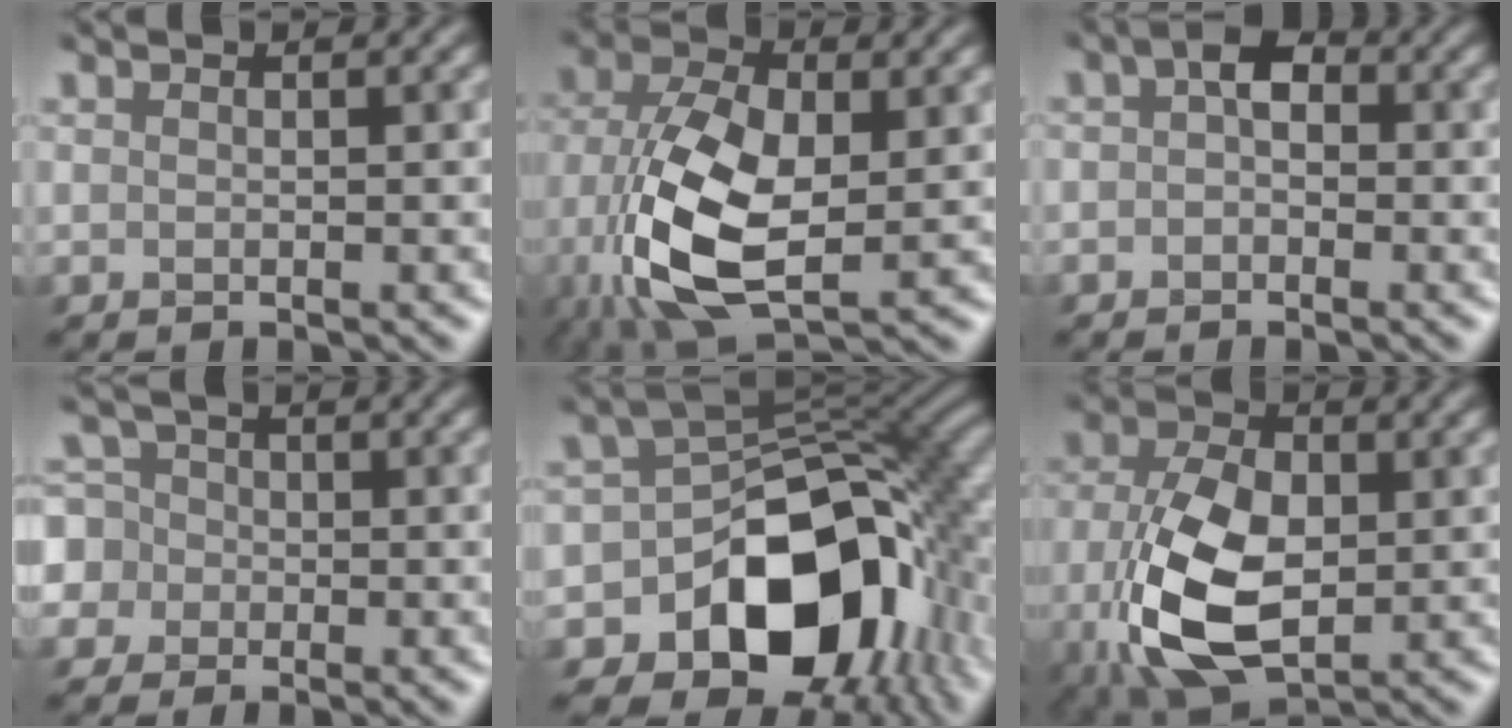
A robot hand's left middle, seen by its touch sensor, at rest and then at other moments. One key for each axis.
{"total": 10.5, "fx": -1.9, "fy": 5.9, "fz": 8.5, "tx": -0.197, "ty": -0.018, "tz": -0.034}
{"total": 1.5, "fx": -0.3, "fy": 0.9, "fz": 1.1, "tx": -0.021, "ty": 0.005, "tz": -0.015}
{"total": 6.2, "fx": -1.7, "fy": 5.8, "fz": 1.2, "tx": -0.033, "ty": 0.015, "tz": -0.066}
{"total": 14.0, "fx": -5.9, "fy": 9.1, "fz": 8.7, "tx": -0.122, "ty": -0.016, "tz": -0.099}
{"total": 9.3, "fx": -1.8, "fy": 5.4, "fz": 7.3, "tx": -0.169, "ty": -0.012, "tz": -0.036}